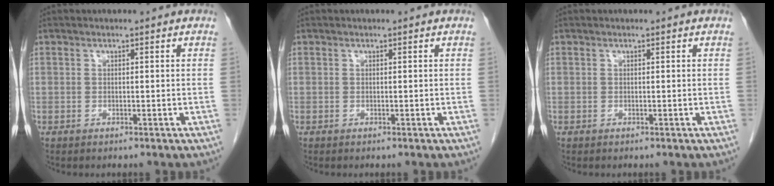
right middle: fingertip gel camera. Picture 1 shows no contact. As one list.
[{"total": 0.0}, {"total": 0.0}]